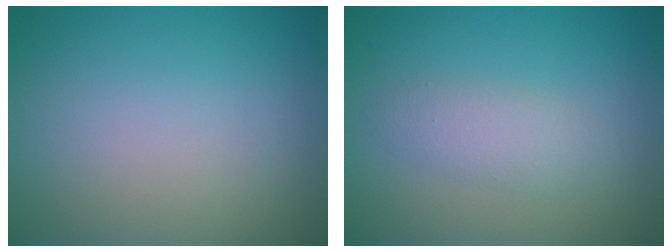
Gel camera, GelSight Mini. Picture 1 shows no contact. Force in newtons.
{"total": 2.3, "press": 2.3, "slide": 0.1}